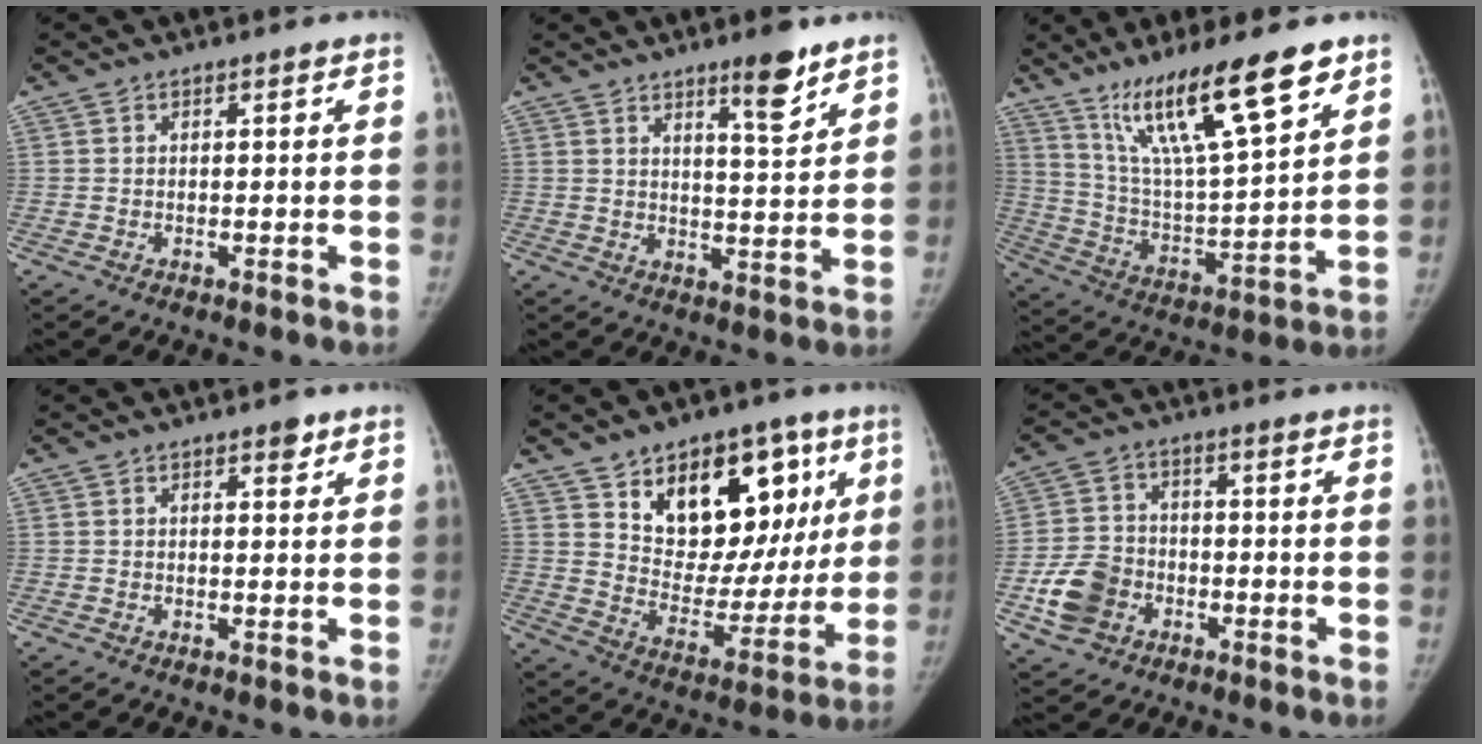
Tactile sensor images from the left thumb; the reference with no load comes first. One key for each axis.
{"total": 7.2, "fx": 5.0, "fy": 1.3, "fz": 5.0, "tx": -0.065, "ty": -0.038, "tz": 0.076}
{"total": 20.2, "fx": 13.0, "fy": 3.4, "fz": 15.1, "tx": -0.243, "ty": -0.054, "tz": 0.235}
{"total": 1.8, "fx": 1.2, "fy": 0.9, "fz": 1.1, "tx": -0.006, "ty": -0.005, "tz": 0.014}
{"total": 21.7, "fx": 9.6, "fy": 13.2, "fz": 14.2, "tx": -0.141, "ty": -0.031, "tz": 0.151}
{"total": 8.5, "fx": -3.1, "fy": 6.9, "fz": 4.0, "tx": -0.064, "ty": 0.017, "tz": -0.057}